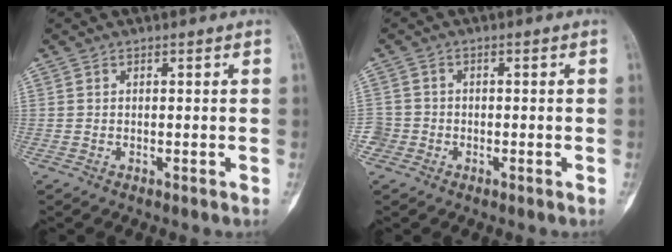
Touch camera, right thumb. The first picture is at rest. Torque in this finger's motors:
{"motor_torque": [-0.04, -0.17, 0.14, -0.04, 0.02]}